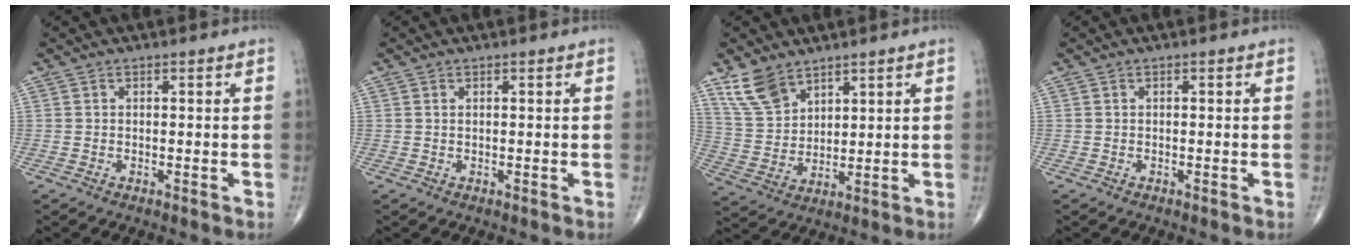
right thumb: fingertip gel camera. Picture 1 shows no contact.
{"total": 0.0}
{"total": 8.4, "force": [6.0, 4.5, 3.8], "torque": [-0.063, -0.025, 0.132]}
{"total": 0.0}